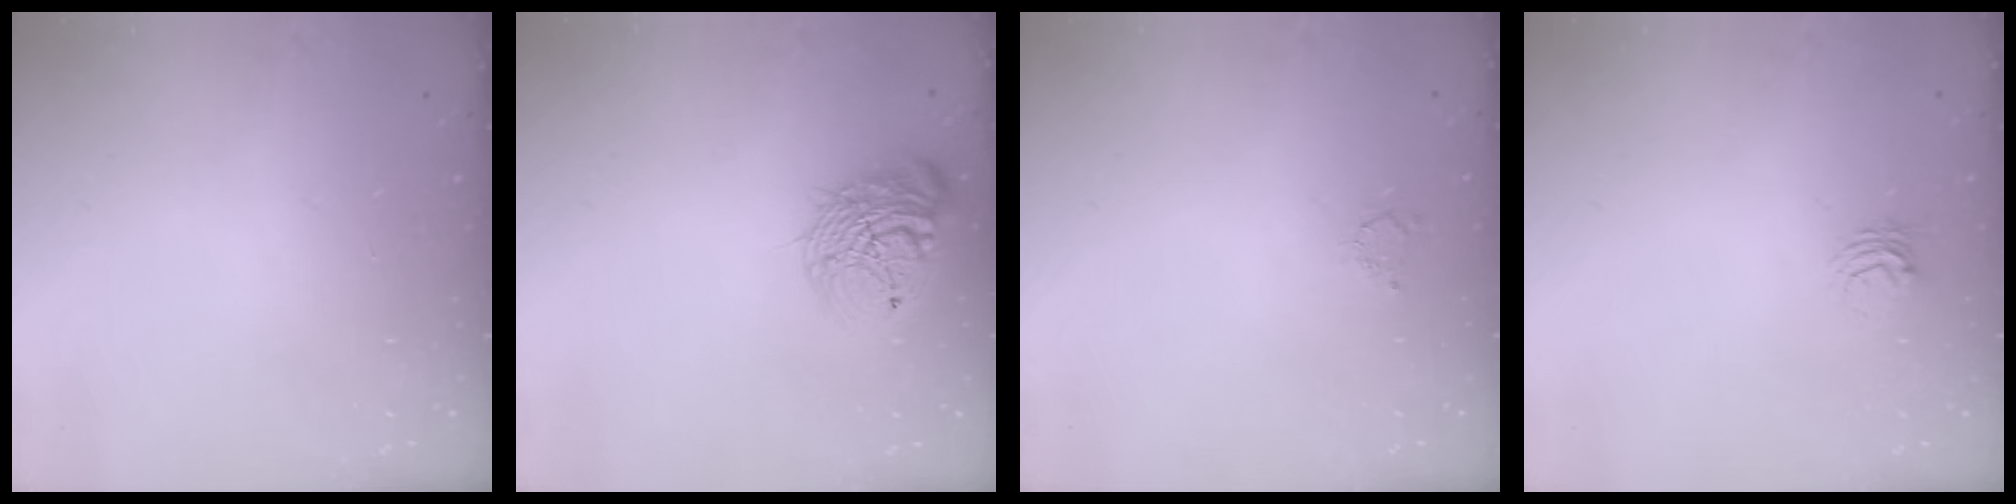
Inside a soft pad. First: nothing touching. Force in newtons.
{"total": 15.3, "press": 15.2, "slide": 1.8}
{"total": 2.4, "press": 2.4, "slide": 0.4}
{"total": 3.9, "press": 3.9, "slide": 0.5}